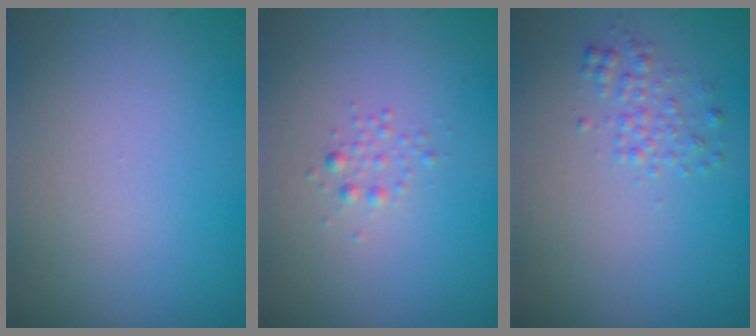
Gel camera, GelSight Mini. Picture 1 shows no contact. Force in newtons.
{"total": 0.9, "press": 0.9, "slide": 0.0}
{"total": 1.5, "press": 1.5, "slide": 0.1}